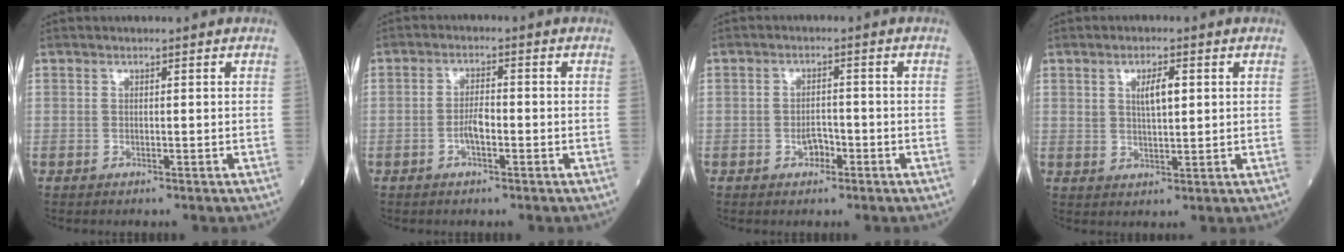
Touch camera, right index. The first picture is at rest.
{"total": 2.8, "force": [-1.0, 0.8, 2.5], "torque": [-0.045, 0.004, -0.020]}
{"total": 2.3, "force": [-1.2, 1.4, 1.5], "torque": [-0.019, 0.006, -0.020]}
{"total": 3.8, "force": [1.2, 1.1, 3.5], "torque": [-0.060, 0.002, 0.022]}